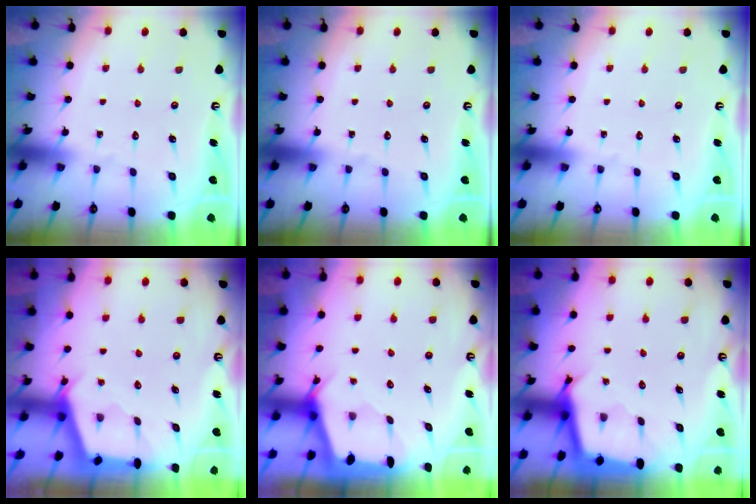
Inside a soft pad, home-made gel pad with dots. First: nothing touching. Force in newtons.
{"total": 0.0}
{"total": 0.0}
{"total": 2.7, "press": 2.7, "slide": 0.3}
{"total": 2.4, "press": 2.4, "slide": 0.3}
{"total": 2.5, "press": 2.5, "slide": 0.1}